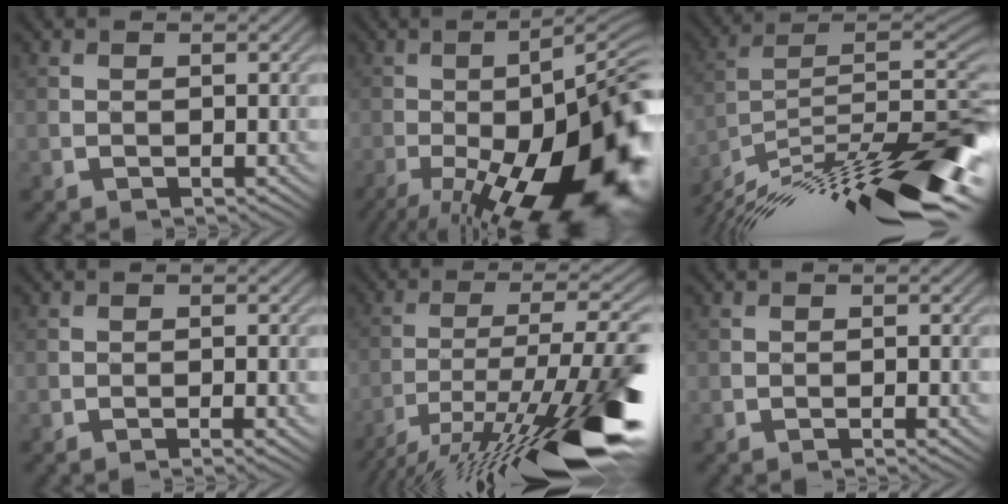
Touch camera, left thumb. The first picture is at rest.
{"total": 21.3, "force": [-9.1, 6.5, 18.2], "torque": [-0.243, -0.035, -0.140]}
{"total": 17.2, "force": [-11.2, 4.2, 12.4], "torque": [-0.202, 0.011, -0.197]}
{"total": 1.8, "force": [-1.0, 0.3, 1.5], "torque": [-0.022, -0.001, -0.014]}
{"total": 17.4, "force": [-10.4, 3.9, 13.4], "torque": [-0.208, -0.008, -0.179]}
{"total": 1.2, "force": [-0.6, 0.3, 1.0], "torque": [-0.012, -0.001, -0.009]}